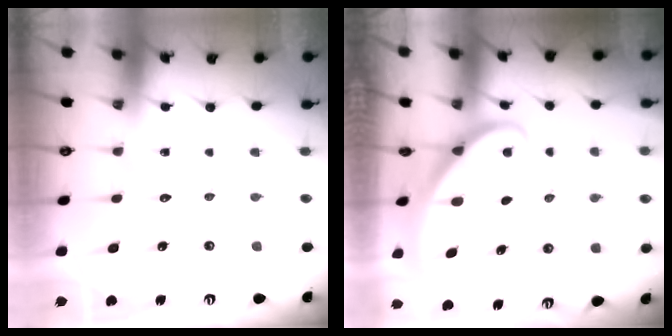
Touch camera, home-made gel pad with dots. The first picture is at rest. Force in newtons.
{"total": 2.0, "press": 2.0, "slide": 0.1}